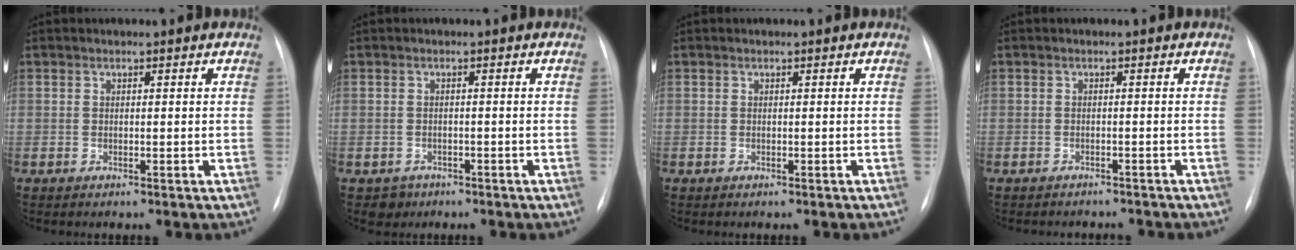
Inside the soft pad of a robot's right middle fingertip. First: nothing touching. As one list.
[{"total": 2.4, "force": [-1.5, 1.9, 0.0], "torque": [0.000, 0.008, -0.020]}, {"total": 0.0}, {"total": 4.9, "force": [-4.4, 2.0, 0.6], "torque": [-0.002, 0.003, -0.051]}]